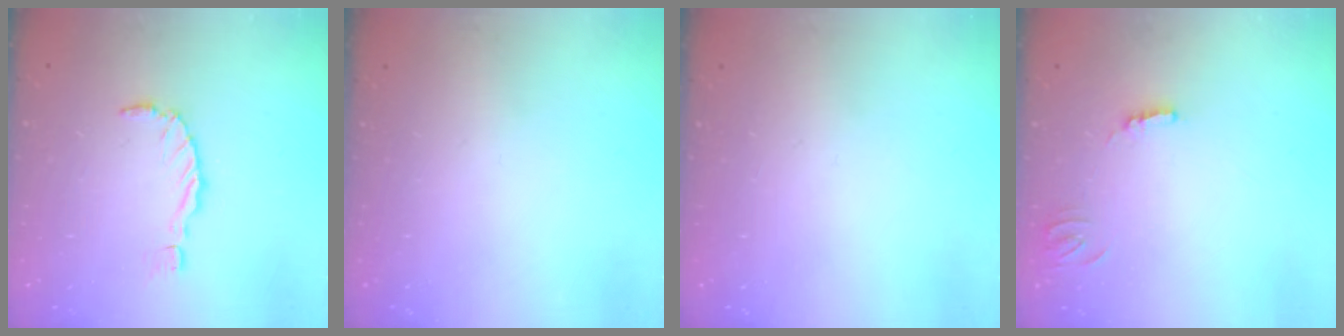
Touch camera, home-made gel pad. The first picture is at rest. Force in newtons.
{"total": 0.0}
{"total": 0.0}
{"total": 3.6, "press": 3.6, "slide": 0.2}